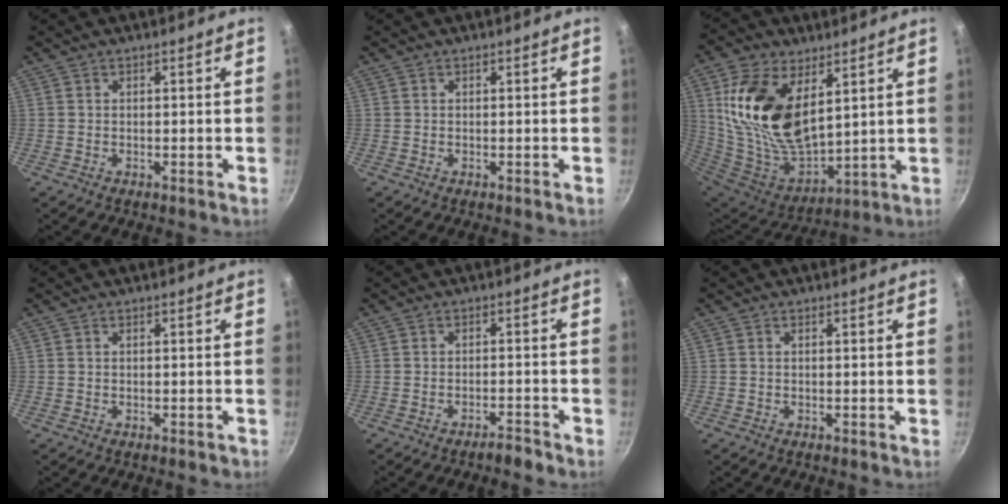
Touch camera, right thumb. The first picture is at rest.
{"total": 0.0}
{"total": 21.4, "force": [7.1, 11.8, 16.3], "torque": [-0.305, -0.051, 0.148]}
{"total": 0.6, "force": [-0.4, 0.2, 0.4], "torque": [-0.008, 0.004, -0.004]}
{"total": 2.6, "force": [-2.3, 0.5, 1.2], "torque": [-0.018, 0.025, -0.030]}
{"total": 0.0}